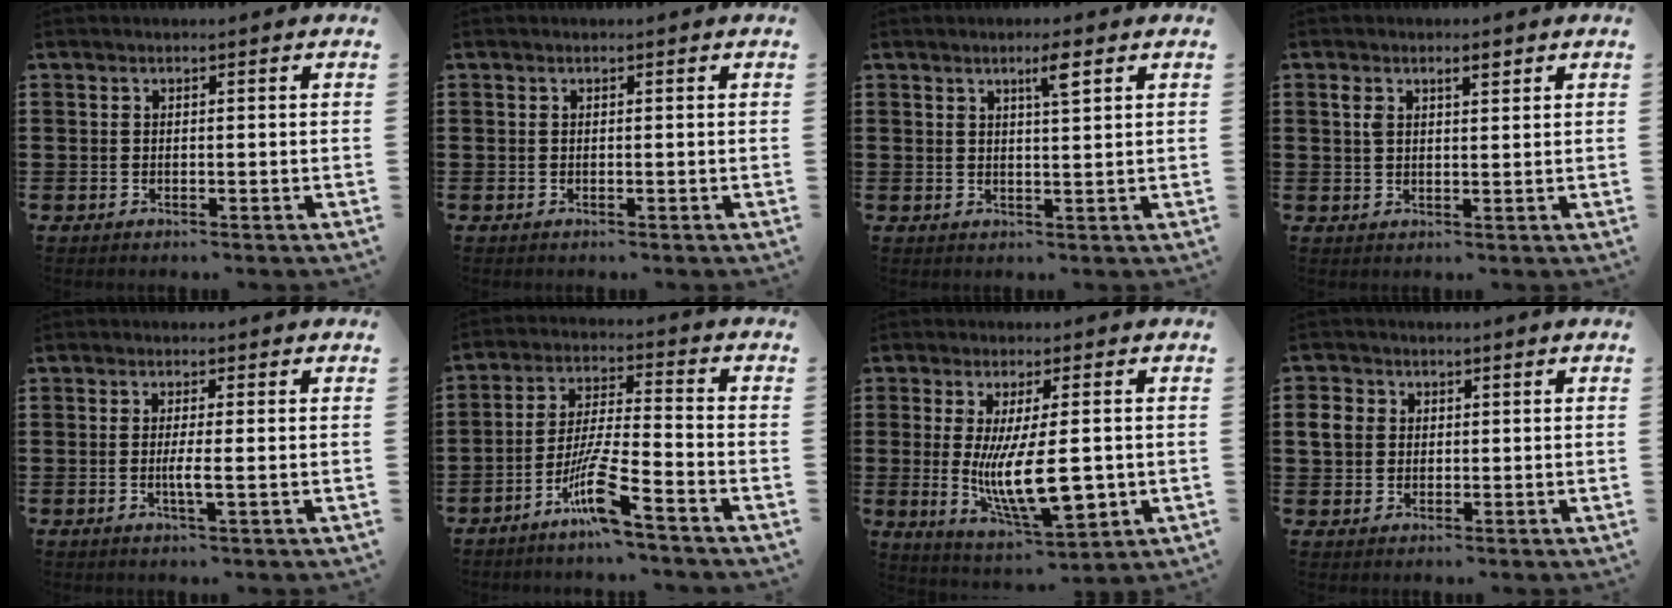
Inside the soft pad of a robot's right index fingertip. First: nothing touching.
{"total": 0.0}
{"total": 3.2, "force": [2.0, 0.2, 2.5], "torque": [-0.045, -0.003, 0.031]}
{"total": 2.8, "force": [1.5, 1.1, 2.1], "torque": [-0.046, 0.005, 0.025]}
{"total": 2.4, "force": [-0.3, -0.1, 2.4], "torque": [-0.043, -0.007, -0.007]}
{"total": 9.2, "force": [-6.2, 0.4, 6.8], "torque": [-0.150, -0.013, -0.123]}
{"total": 12.6, "force": [-0.6, 4.0, 11.9], "torque": [-0.220, -0.021, -0.011]}
{"total": 3.6, "force": [0.5, 3.3, 1.4], "torque": [-0.047, 0.007, 0.006]}